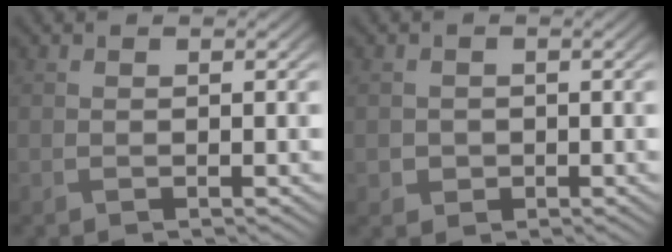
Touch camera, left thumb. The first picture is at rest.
{"total": 1.4, "force": [-0.3, 1.3, 0.3], "torque": [-0.004, -0.004, -0.009]}